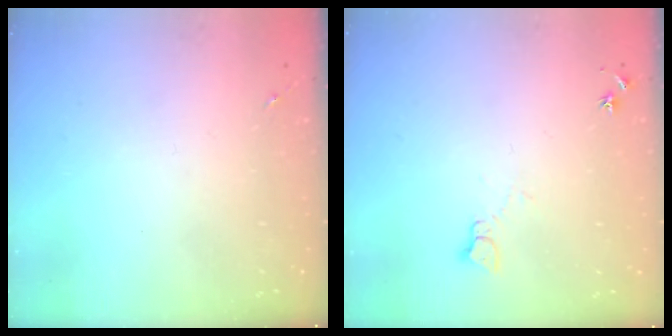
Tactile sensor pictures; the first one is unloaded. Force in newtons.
{"total": 5.4, "press": 5.3, "slide": 0.7}